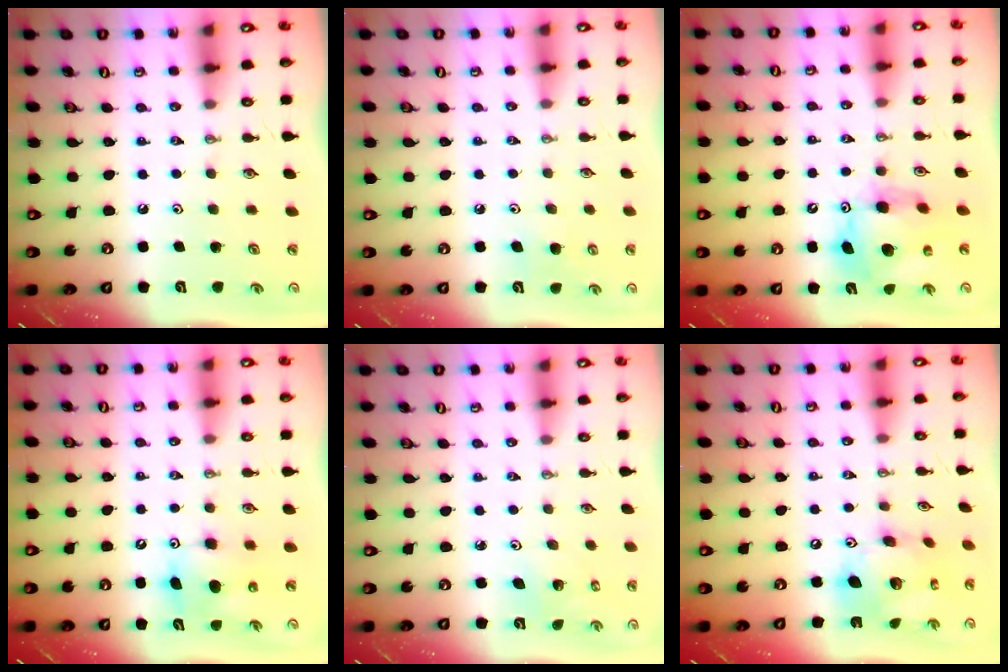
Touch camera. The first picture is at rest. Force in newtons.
{"total": 6.9, "press": 6.7, "slide": 1.6}
{"total": 13.3, "press": 13.3, "slide": 1.2}
{"total": 9.1, "press": 9.1, "slide": 0.3}
{"total": 2.7, "press": 2.7, "slide": 0.2}
{"total": 17.1, "press": 17.0, "slide": 2.0}